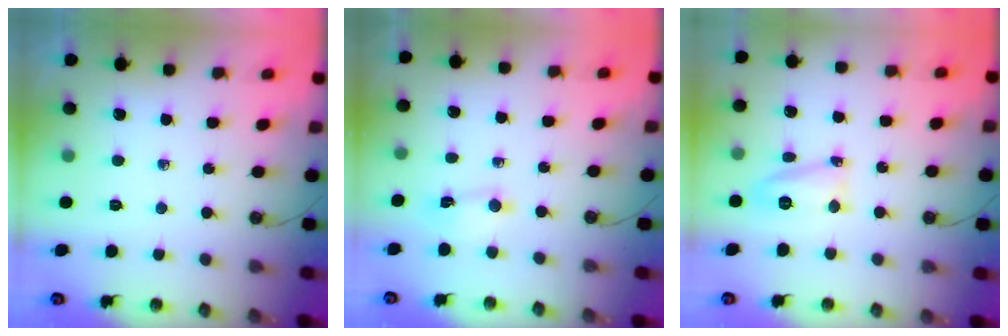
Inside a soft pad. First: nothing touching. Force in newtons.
{"total": 2.9, "press": 2.9, "slide": 0.4}
{"total": 10.6, "press": 10.6, "slide": 0.7}